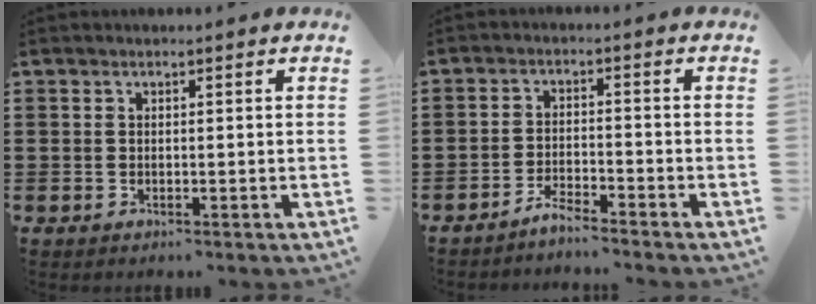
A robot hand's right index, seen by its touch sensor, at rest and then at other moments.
{"total": 3.0, "force": [-2.9, -0.1, 0.6], "torque": [-0.014, 0.005, -0.059]}